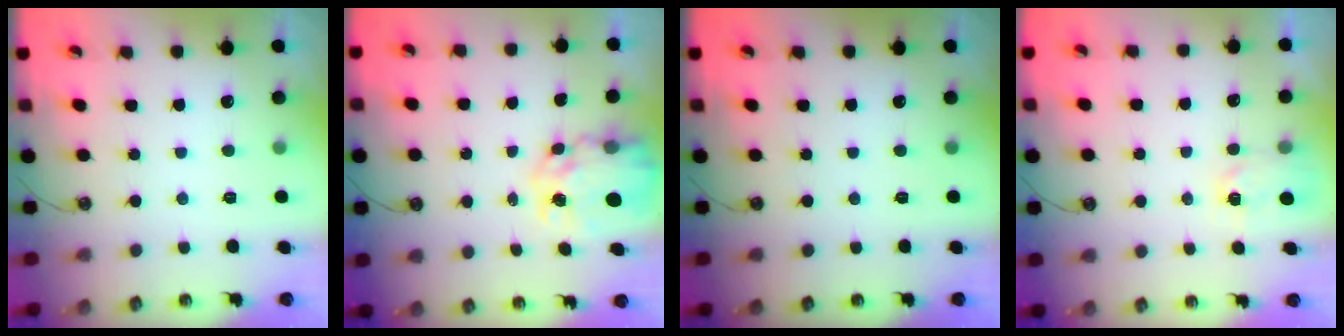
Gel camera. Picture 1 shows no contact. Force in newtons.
{"total": 8.7, "press": 8.7, "slide": 0.8}
{"total": 0.0}
{"total": 3.0, "press": 2.9, "slide": 0.5}